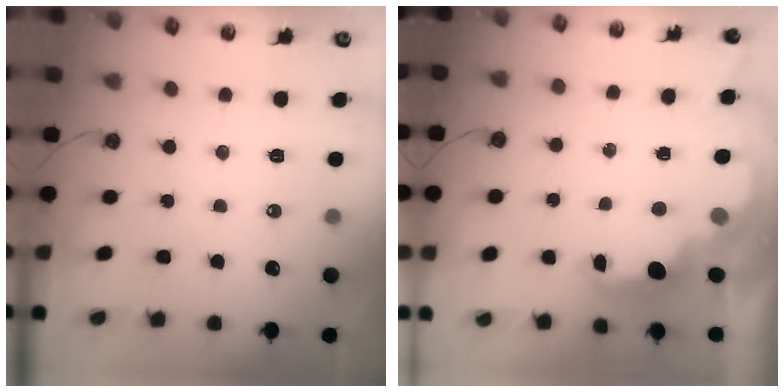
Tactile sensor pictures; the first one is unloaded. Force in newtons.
{"total": 2.8, "press": 2.6, "slide": 0.9}